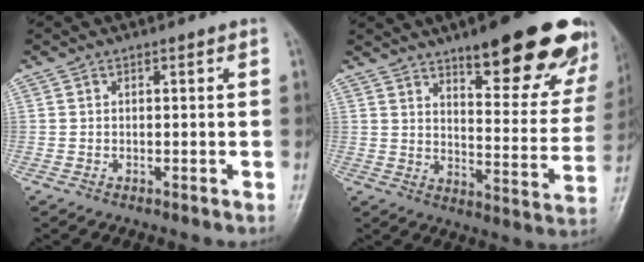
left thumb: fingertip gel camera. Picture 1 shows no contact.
{"total": 23.9, "force": [15.7, 6.9, 16.7], "torque": [-0.170, -0.075, 0.208]}